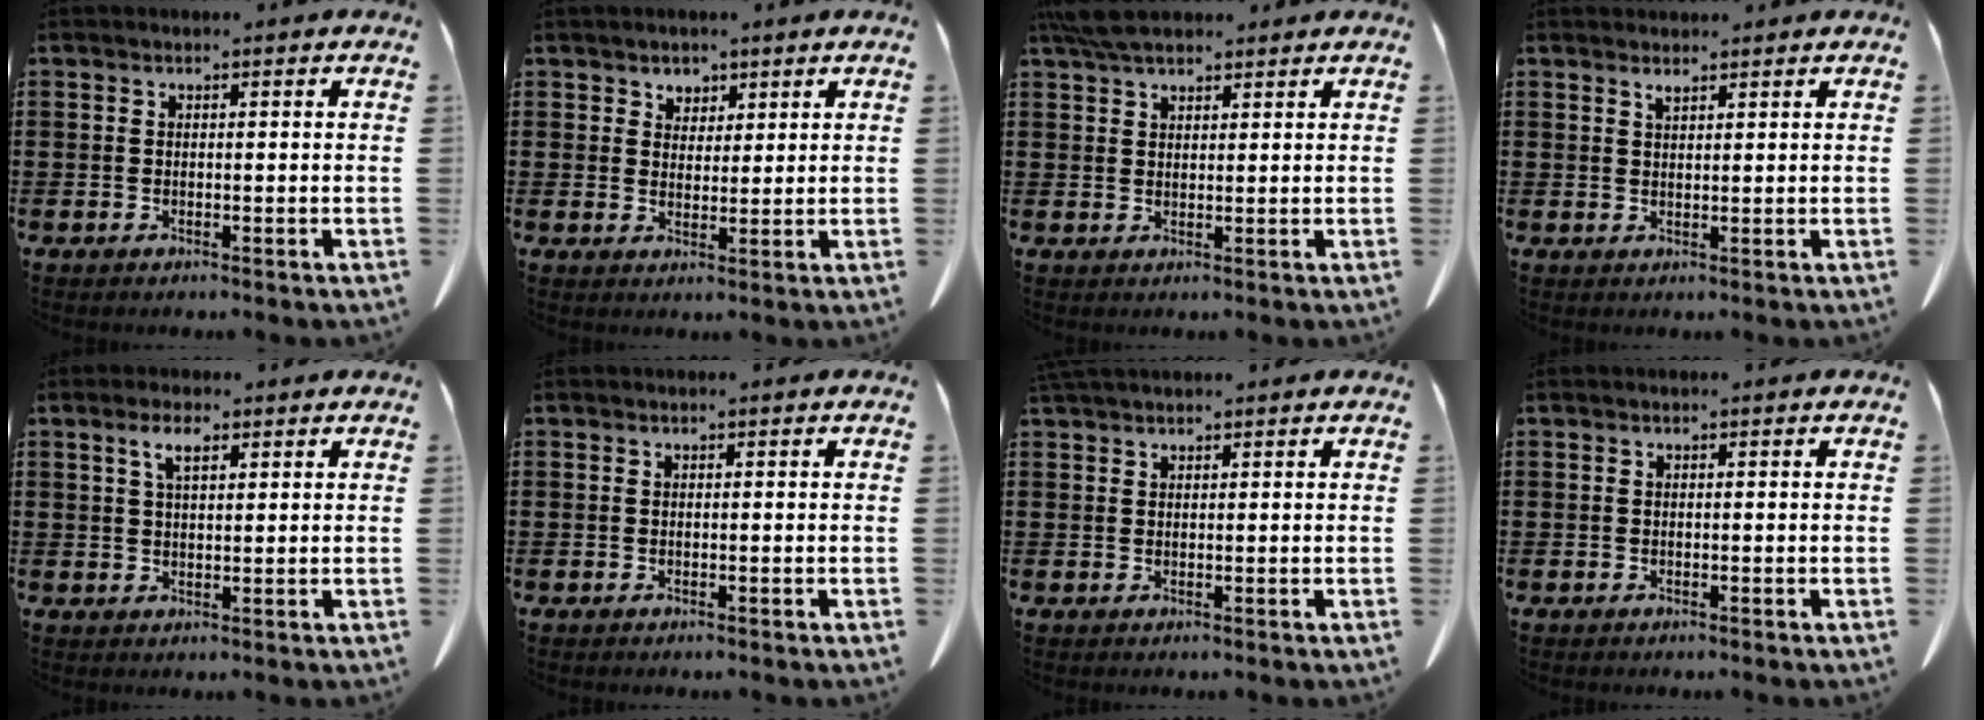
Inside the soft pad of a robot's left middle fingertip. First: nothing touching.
{"total": 2.7, "force": [2.1, 1.7, 0.1], "torque": [-0.011, 0.008, 0.039]}
{"total": 5.1, "force": [4.3, 1.4, 2.5], "torque": [-0.059, -0.002, 0.081]}
{"total": 1.4, "force": [1.3, 0.1, 0.5], "torque": [-0.012, -0.001, 0.024]}
{"total": 3.8, "force": [2.1, 1.2, 2.9], "torque": [-0.055, 0.004, 0.035]}
{"total": 0.0}
{"total": 1.4, "force": [1.3, 0.1, 0.5], "torque": [-0.012, 0.000, 0.026]}
{"total": 0.0}